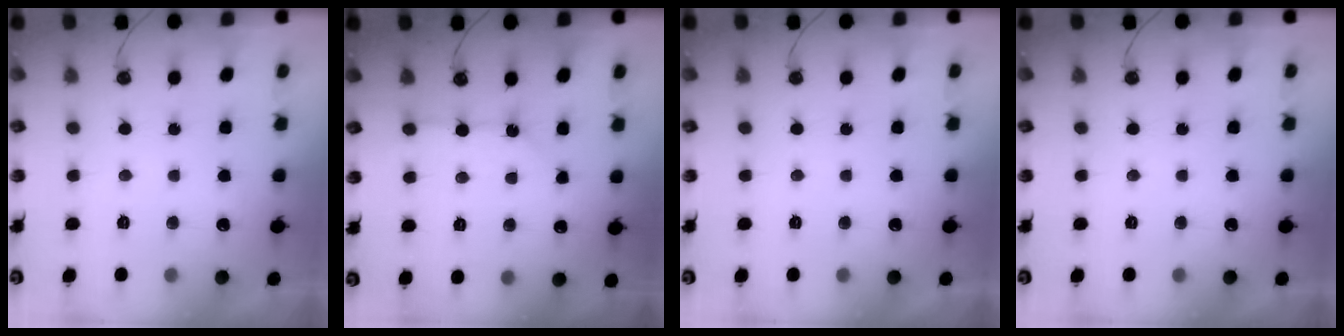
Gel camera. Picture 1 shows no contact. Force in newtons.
{"total": 2.2, "press": 2.2, "slide": 0.4}
{"total": 0.0}
{"total": 0.0}